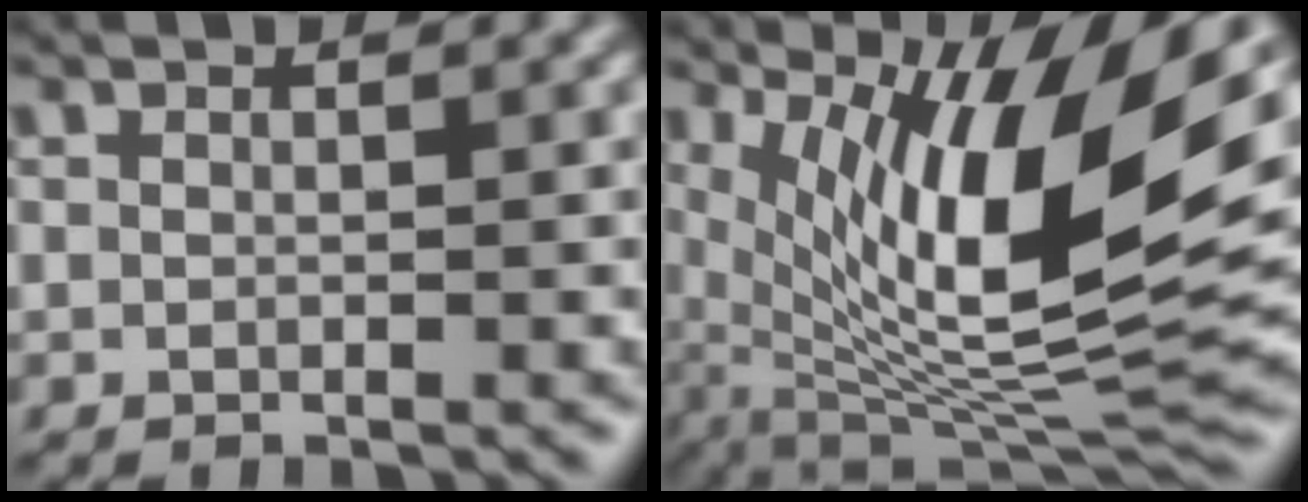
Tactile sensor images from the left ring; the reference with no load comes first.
{"total": 13.6, "force": [4.3, 4.2, 12.1], "torque": [-0.203, -0.007, 0.082]}